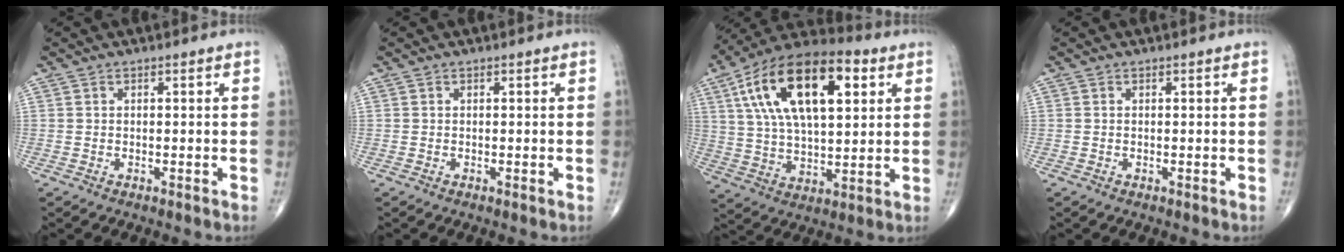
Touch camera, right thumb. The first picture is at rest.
{"total": 0.0}
{"total": 23.0, "force": [7.8, 10.8, 18.7], "torque": [-0.321, 0.004, 0.127]}
{"total": 0.0}